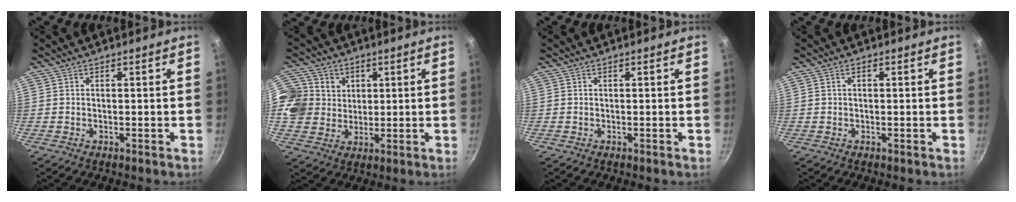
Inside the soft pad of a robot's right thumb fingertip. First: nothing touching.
{"total": 10.8, "force": [3.3, 9.6, 3.6], "torque": [-0.038, -0.013, 0.057]}
{"total": 0.0}
{"total": 1.0, "force": [0.2, 0.6, 0.8], "torque": [-0.013, 0.005, 0.003]}